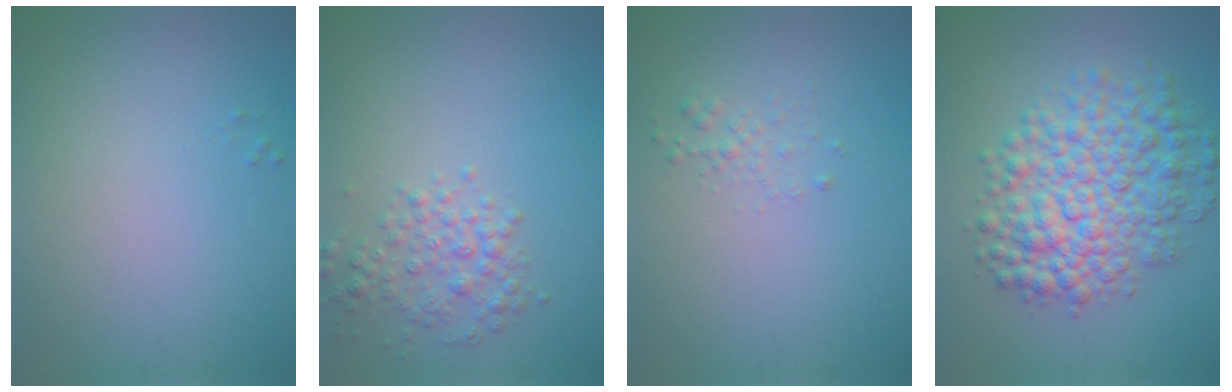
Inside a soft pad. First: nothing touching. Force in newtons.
{"total": 2.8, "press": 2.8, "slide": 0.1}
{"total": 1.0, "press": 1.0, "slide": 0.1}
{"total": 8.0, "press": 8.0, "slide": 0.1}